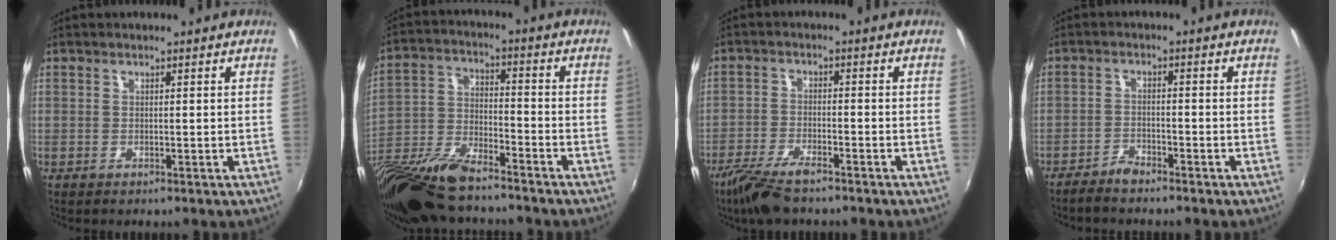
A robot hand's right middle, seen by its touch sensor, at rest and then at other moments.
{"total": 18.8, "force": [-14.8, 5.0, 10.5], "torque": [-0.230, -0.041, -0.277]}
{"total": 8.1, "force": [-6.3, 2.0, 4.8], "torque": [-0.118, -0.022, -0.122]}
{"total": 3.3, "force": [-3.1, 0.6, 1.1], "torque": [-0.037, -0.002, -0.058]}